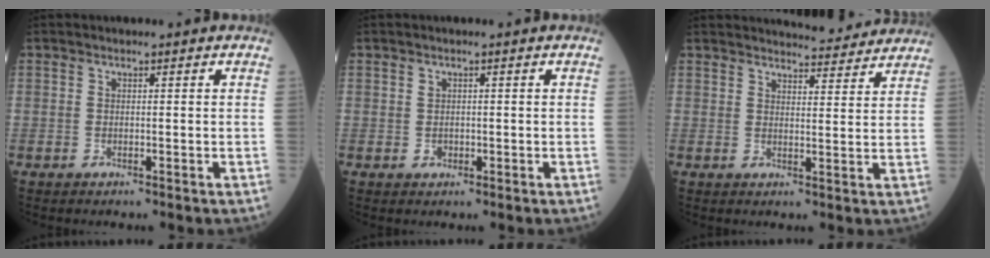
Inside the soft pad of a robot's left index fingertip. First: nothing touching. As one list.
[{"total": 1.2, "force": [0.0, 1.1, 0.4], "torque": [-0.008, 0.001, 0.003]}, {"total": 8.2, "force": [8.0, 1.0, 1.6], "torque": [-0.022, -0.001, 0.093]}]